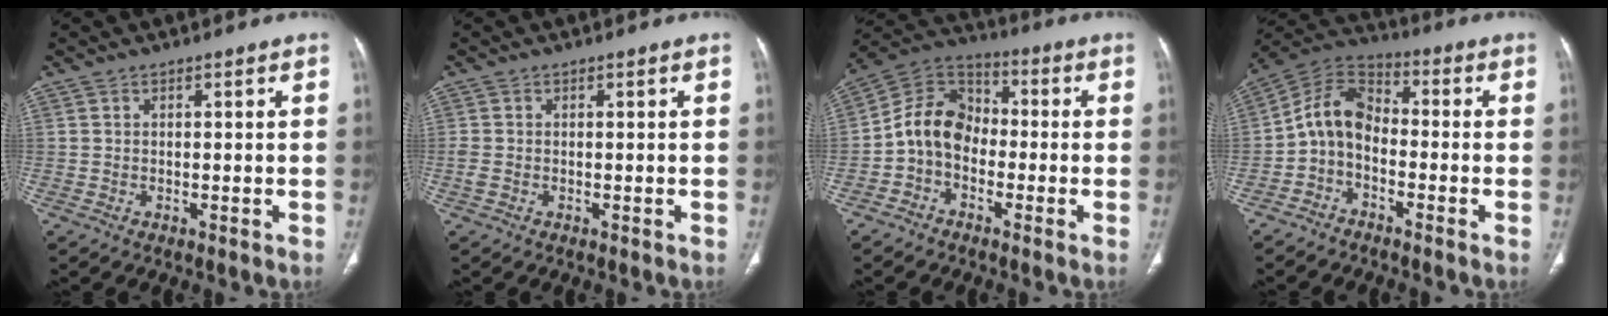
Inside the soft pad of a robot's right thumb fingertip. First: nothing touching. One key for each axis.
{"total": 1.3, "fx": -0.3, "fy": 0.9, "fz": 0.8, "tx": -0.027, "ty": -0.002, "tz": -0.007}
{"total": 10.2, "fx": -2.2, "fy": 8.0, "fz": 5.9, "tx": -0.091, "ty": 0.047, "tz": -0.056}
{"total": 8.4, "fx": -2.1, "fy": 5.9, "fz": 5.6, "tx": -0.093, "ty": 0.050, "tz": -0.059}